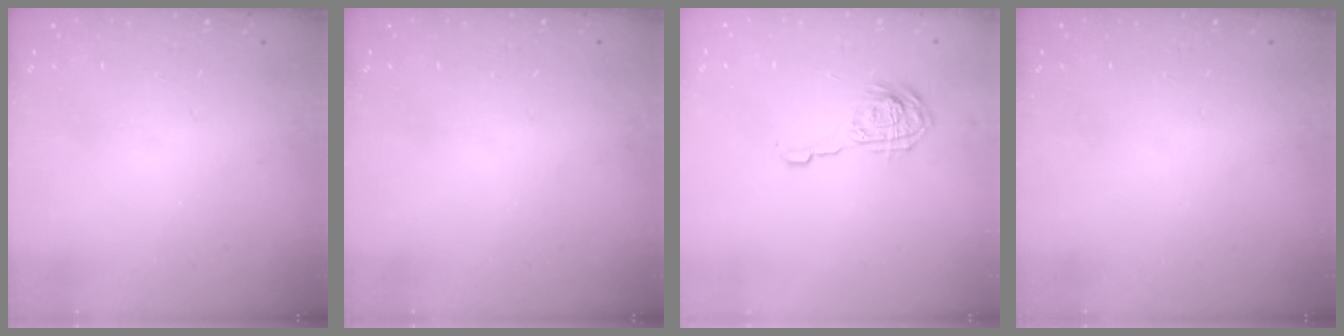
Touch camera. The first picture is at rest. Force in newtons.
{"total": 0.0}
{"total": 8.2, "press": 8.2, "slide": 0.1}
{"total": 0.0}